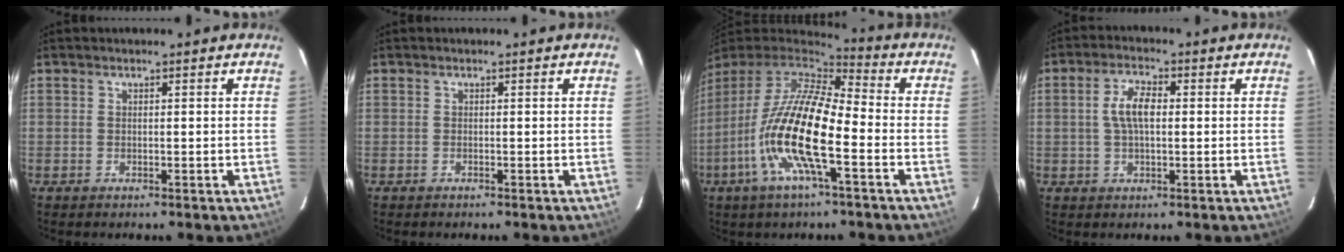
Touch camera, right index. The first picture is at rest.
{"total": 0.0}
{"total": 18.3, "force": [-6.4, 4.5, 16.5], "torque": [-0.320, -0.025, -0.132]}
{"total": 5.6, "force": [0.4, 2.5, 5.0], "torque": [-0.099, 0.011, 0.009]}